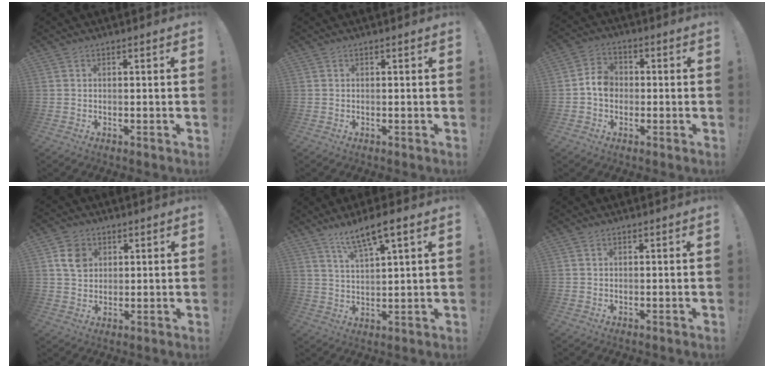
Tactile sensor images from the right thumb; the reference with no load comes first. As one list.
[{"total": 0.0}, {"total": 6.6, "force": [-1.0, 5.4, 3.6], "torque": [-0.054, 0.021, -0.016]}, {"total": 7.2, "force": [2.9, 5.7, 3.2], "torque": [-0.035, -0.005, 0.053]}, {"total": 8.7, "force": [6.2, 1.4, 6.0], "torque": [-0.106, -0.030, 0.107]}, {"total": 0.6, "force": [0.4, 0.3, 0.2], "torque": [0.004, -0.003, 0.007]}]